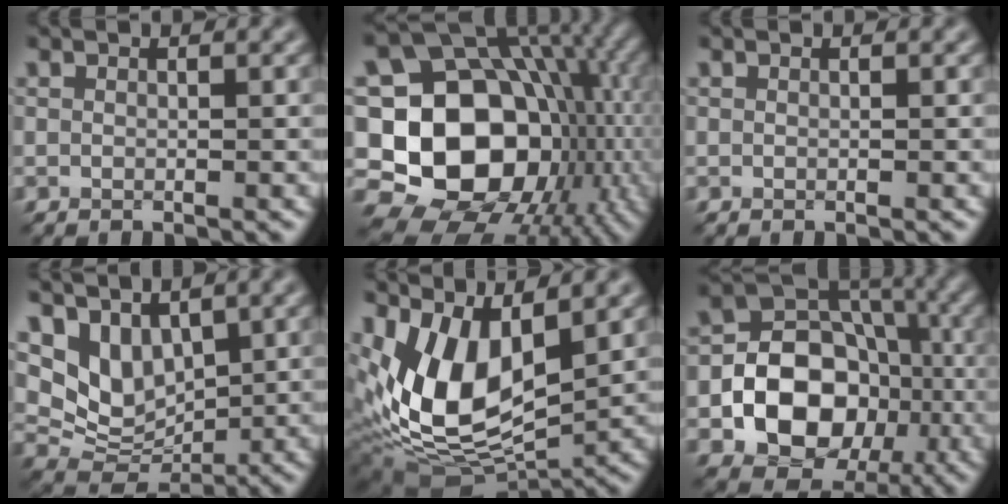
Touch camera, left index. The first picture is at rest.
{"total": 20.1, "force": [-2.1, 16.4, 11.5], "torque": [-0.185, -0.010, -0.043]}
{"total": 0.0}
{"total": 6.2, "force": [2.8, 4.3, 3.4], "torque": [-0.065, -0.005, 0.057]}
{"total": 10.5, "force": [2.3, 5.4, 8.7], "torque": [-0.187, -0.015, 0.045]}
{"total": 11.6, "force": [-2.8, 9.0, 6.9], "torque": [-0.092, -0.008, -0.070]}